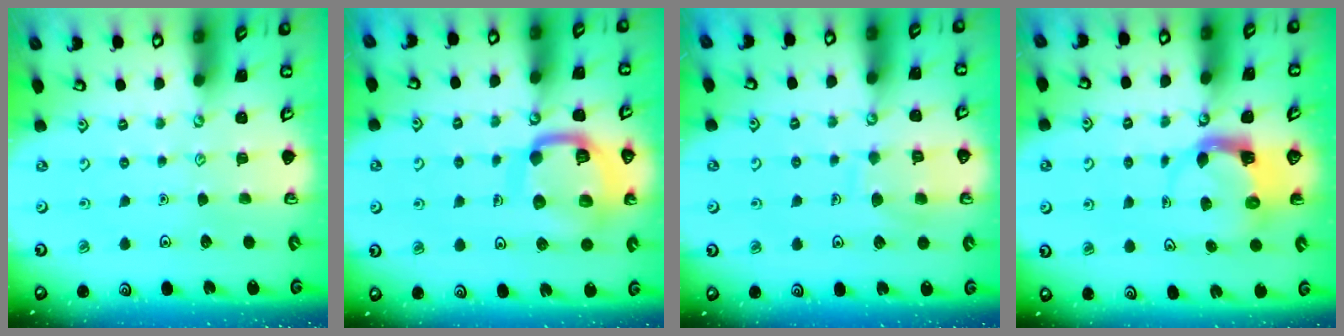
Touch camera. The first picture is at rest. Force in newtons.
{"total": 15.9, "press": 15.9, "slide": 1.6}
{"total": 8.0, "press": 8.0, "slide": 0.8}
{"total": 3.9, "press": 3.8, "slide": 0.6}